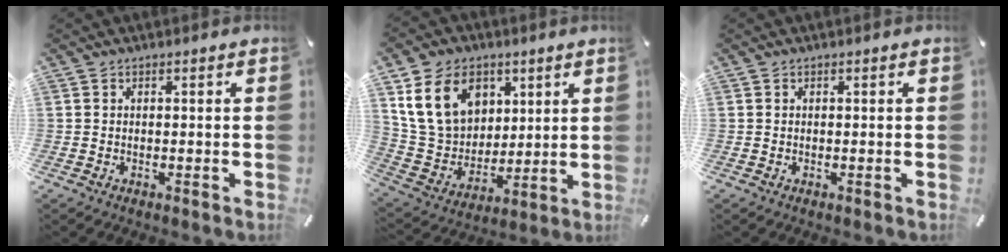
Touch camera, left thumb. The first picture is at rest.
{"total": 16.5, "force": [6.6, 12.9, 8.0], "torque": [-0.167, -0.016, 0.130]}
{"total": 0.0}